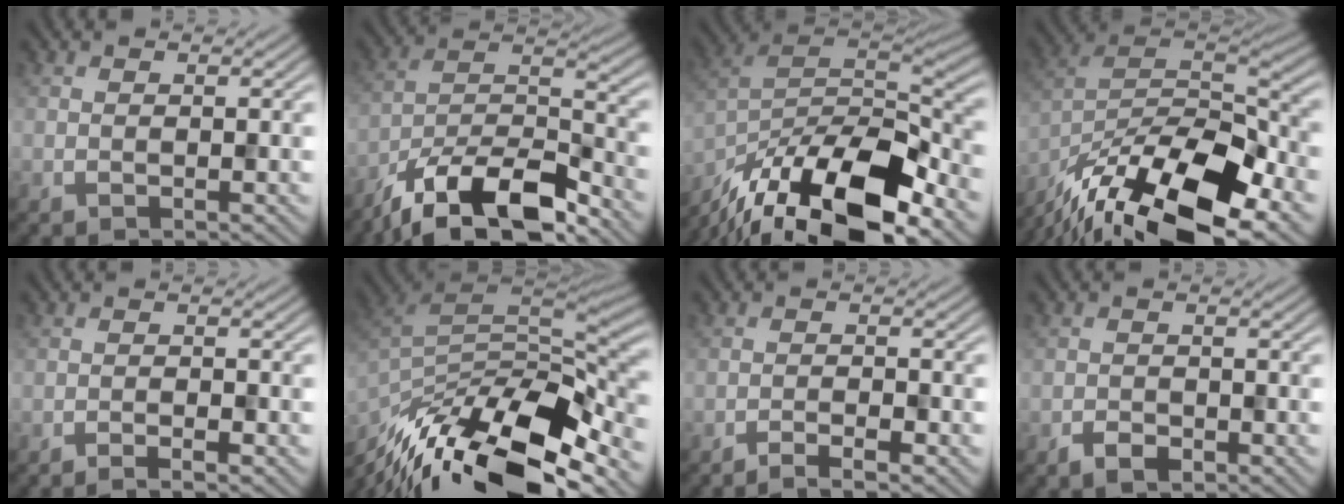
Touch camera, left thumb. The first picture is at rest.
{"total": 14.4, "force": [-10.7, 4.6, 8.4], "torque": [-0.164, -0.008, -0.201]}
{"total": 18.2, "force": [-11.9, 7.7, 11.4], "torque": [-0.244, -0.026, -0.207]}
{"total": 19.0, "force": [-13.4, 6.8, 11.5], "torque": [-0.236, -0.029, -0.214]}
{"total": 1.5, "force": [-1.0, 0.1, 1.1], "torque": [-0.022, 0.006, -0.023]}
{"total": 16.8, "force": [-10.5, 6.6, 11.4], "torque": [-0.247, -0.020, -0.184]}
{"total": 2.4, "force": [-1.8, 0.2, 1.6], "torque": [-0.031, 0.006, -0.040]}
{"total": 1.8, "force": [-1.2, 1.0, 0.9], "torque": [-0.017, 0.000, -0.025]}